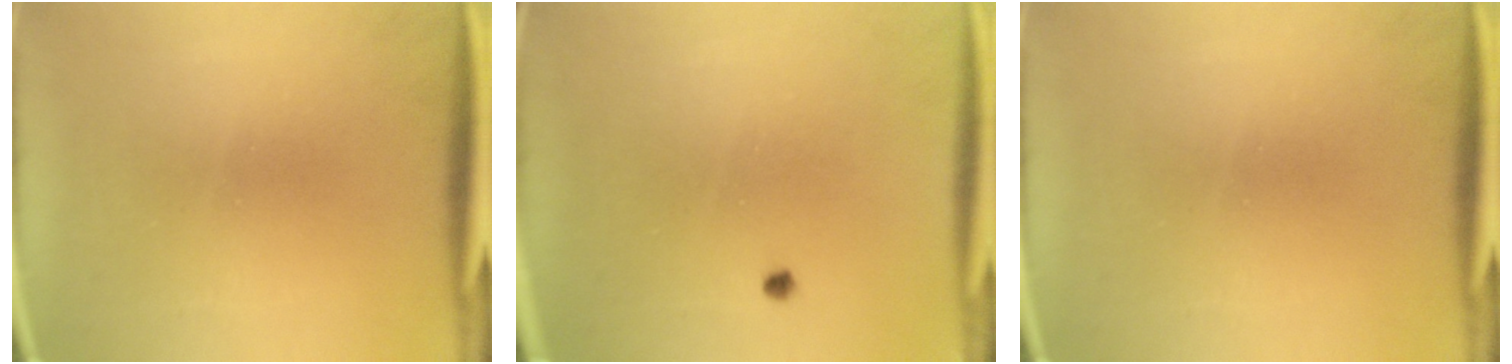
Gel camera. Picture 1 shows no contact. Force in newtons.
{"total": 0.6}
{"total": 0.0}